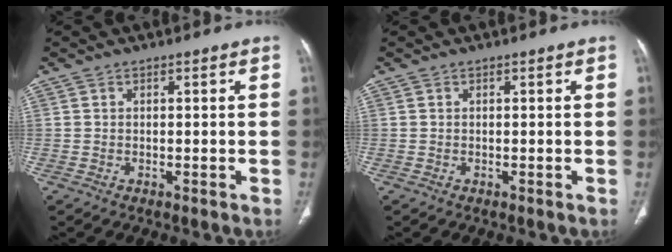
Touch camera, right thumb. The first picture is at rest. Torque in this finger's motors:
{"motor_torque": [0.00, 0.00, 0.14, -0.14, 0.00]}